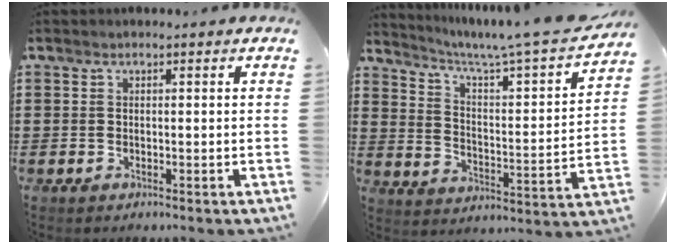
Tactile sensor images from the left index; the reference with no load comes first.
{"total": 4.8, "force": [4.0, -0.4, 2.7], "torque": [-0.072, -0.043, 0.056]}